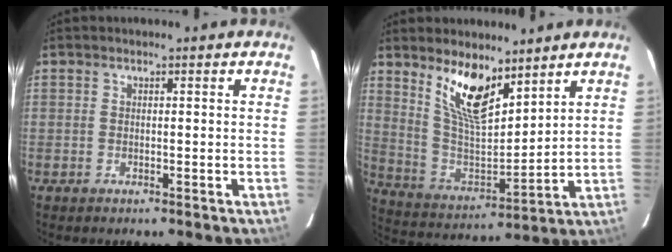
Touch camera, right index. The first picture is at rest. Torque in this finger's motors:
{"motor_torque": [0.46, 0.46, 0.30, 0.15]}